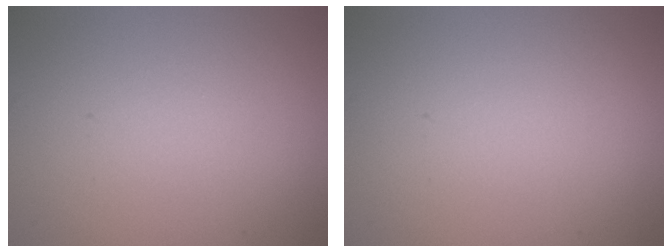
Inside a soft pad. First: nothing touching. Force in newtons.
{"total": 0.0}